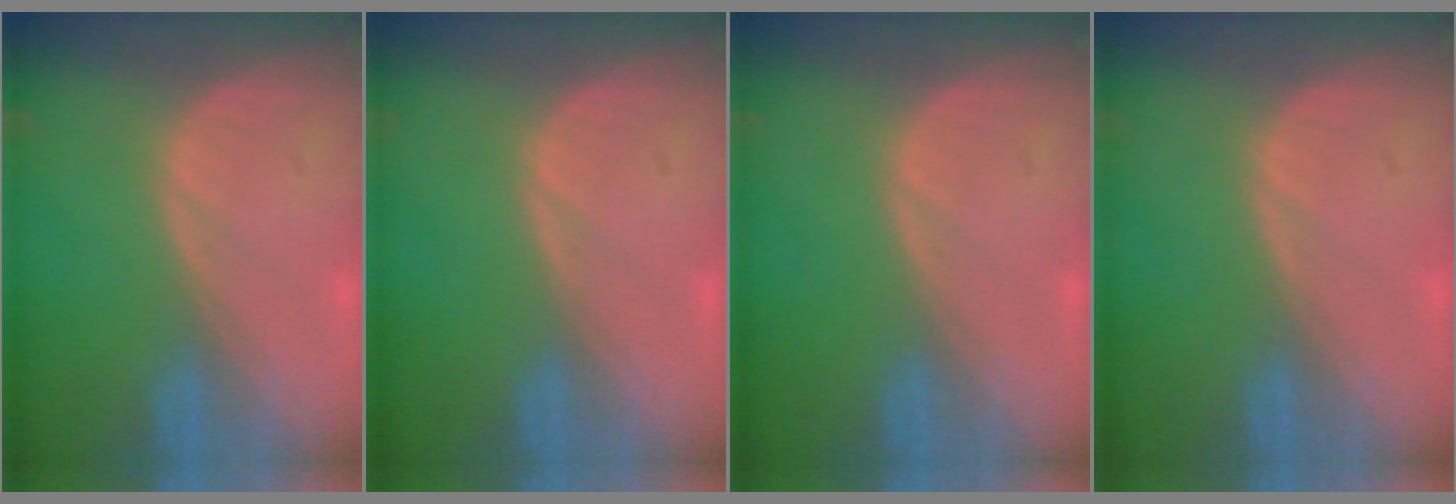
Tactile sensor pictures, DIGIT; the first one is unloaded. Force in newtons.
{"total": 0.0}
{"total": 0.0}
{"total": 0.0}